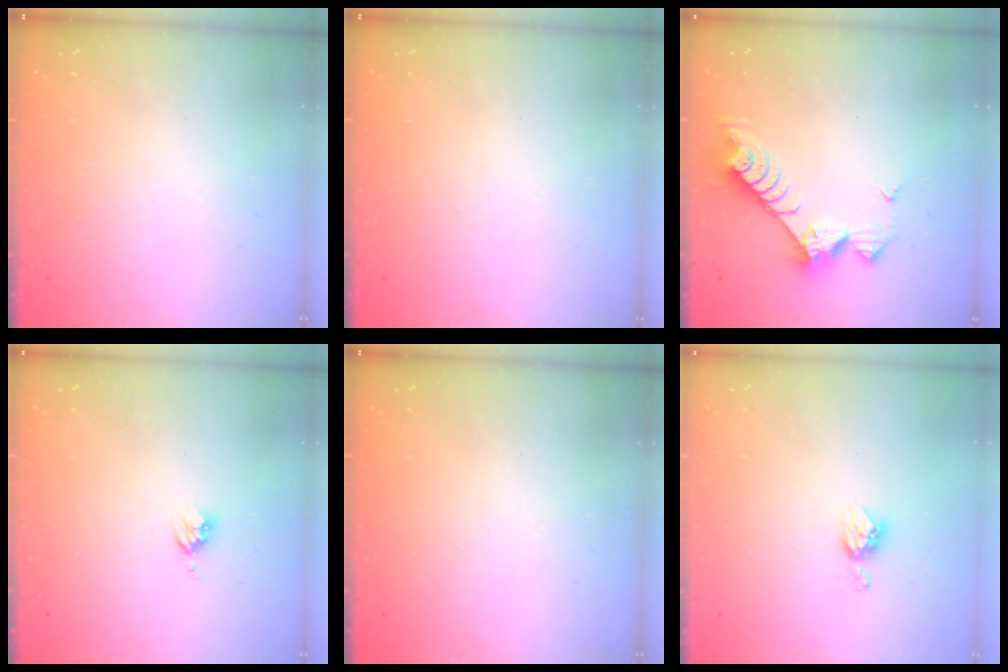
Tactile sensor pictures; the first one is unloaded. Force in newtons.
{"total": 0.0}
{"total": 8.4, "press": 8.3, "slide": 0.7}
{"total": 2.5, "press": 2.5, "slide": 0.3}
{"total": 0.0}
{"total": 6.5, "press": 6.5, "slide": 0.4}